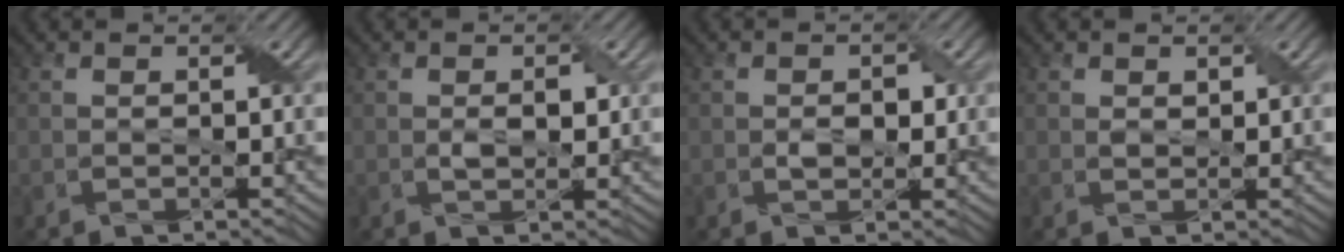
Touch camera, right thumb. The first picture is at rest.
{"total": 2.1, "force": [0.1, 1.1, 1.7], "torque": [-0.034, -0.001, 0.004]}
{"total": 2.0, "force": [-0.1, 1.3, 1.5], "torque": [-0.029, -0.003, -0.001]}
{"total": 1.0, "force": [0.5, 0.7, 0.6], "torque": [-0.014, -0.001, 0.012]}